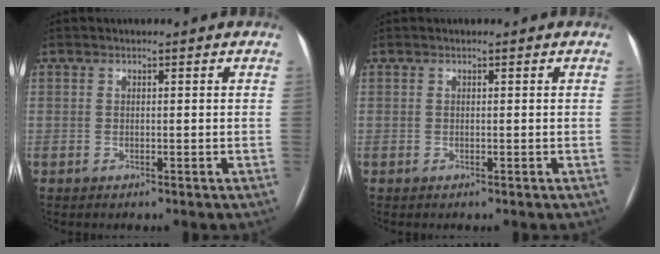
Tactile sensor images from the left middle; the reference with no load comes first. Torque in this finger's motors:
{"motor_torque": [0.10, -0.08, -0.10, -0.01]}